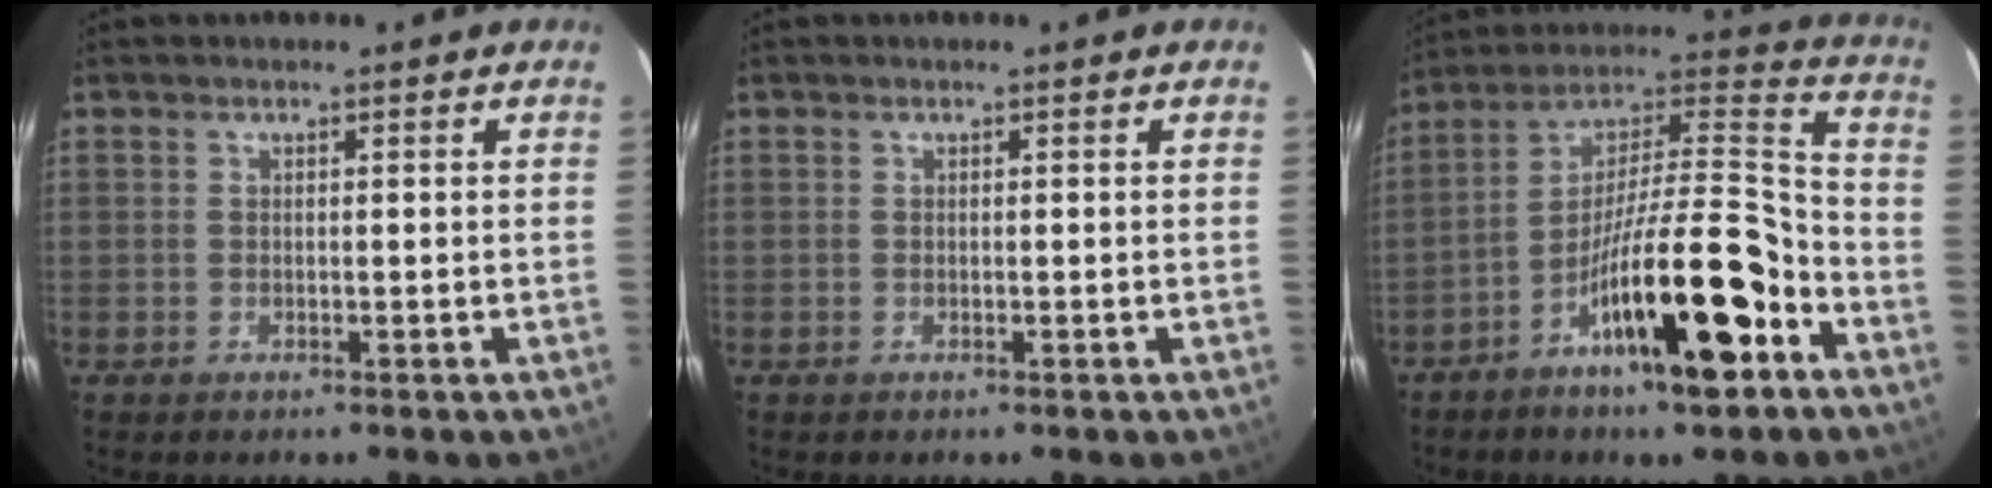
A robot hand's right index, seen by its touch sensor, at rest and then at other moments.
{"total": 0.0}
{"total": 19.1, "force": [-9.0, 2.8, 16.6], "torque": [-0.282, 0.006, -0.143]}